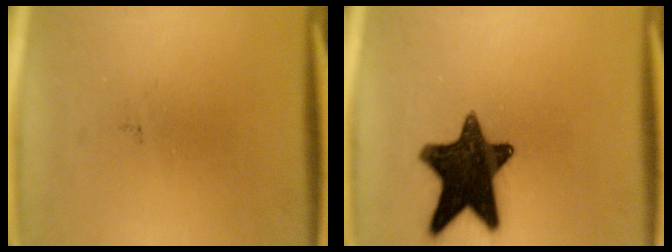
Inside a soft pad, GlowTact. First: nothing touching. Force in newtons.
{"total": 15.2}